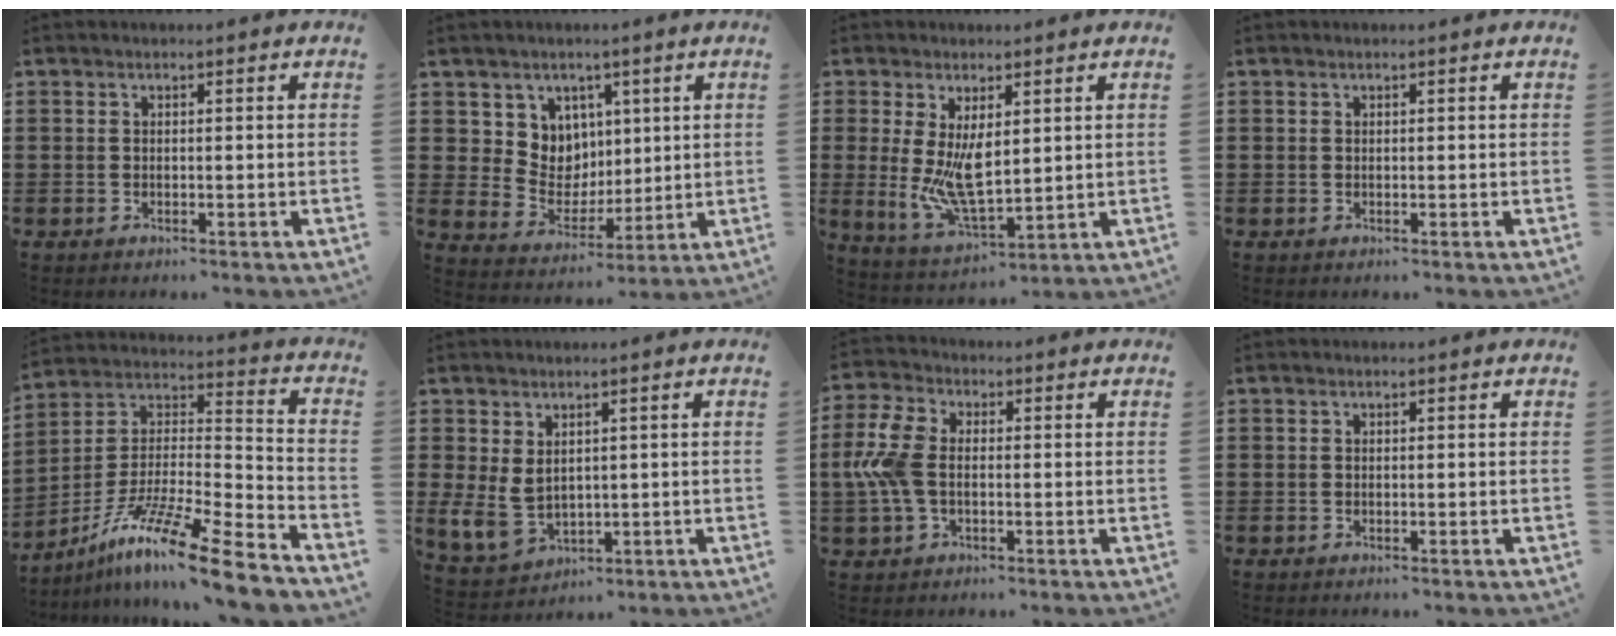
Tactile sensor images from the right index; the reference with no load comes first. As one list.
[{"total": 7.4, "force": [3.4, 6.5, 0.6], "torque": [-0.048, -0.016, 0.067]}, {"total": 8.2, "force": [0.9, 3.5, 7.4], "torque": [-0.138, -0.018, 0.017]}, {"total": 0.0}, {"total": 14.4, "force": [-11.2, 0.5, 9.0], "torque": [-0.155, 0.024, -0.211]}, {"total": 5.8, "force": [1.2, 4.2, 3.8], "torque": [-0.113, -0.008, 0.019]}, {"total": 7.4, "force": [-0.3, 4.6, 5.9], "torque": [-0.153, 0.001, -0.014]}, {"total": 0.0}]